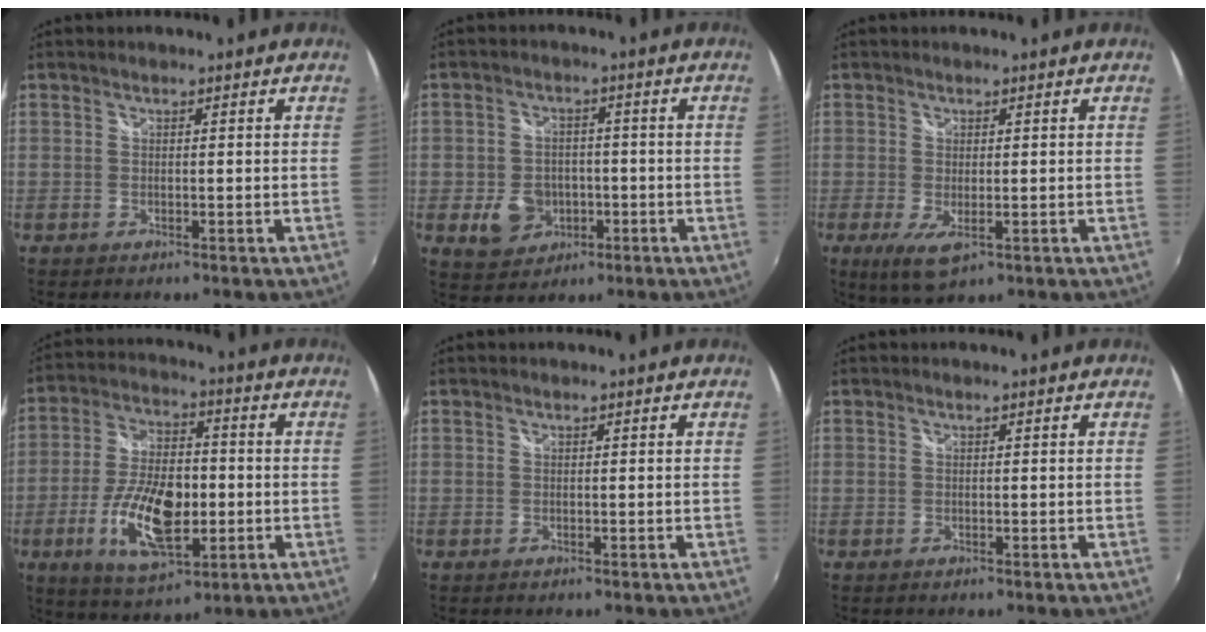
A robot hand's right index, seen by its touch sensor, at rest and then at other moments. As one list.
[{"total": 7.8, "force": [-2.5, 6.4, 3.7], "torque": [-0.094, 0.007, -0.030]}, {"total": 5.2, "force": [-1.5, 2.2, 4.5], "torque": [-0.085, -0.021, -0.019]}, {"total": 15.3, "force": [-3.9, 7.3, 12.9], "torque": [-0.256, -0.008, -0.066]}, {"total": 0.0}, {"total": 0.0}]